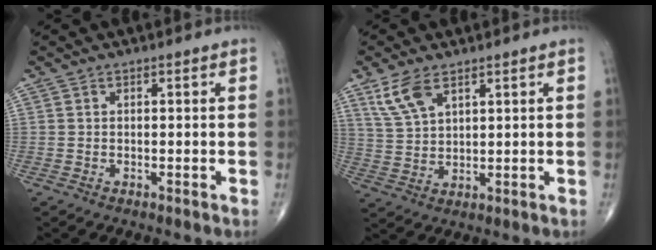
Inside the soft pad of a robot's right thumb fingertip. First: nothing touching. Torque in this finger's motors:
{"motor_torque": [-0.77, 0.97, 0.04, -0.01, 0.03]}